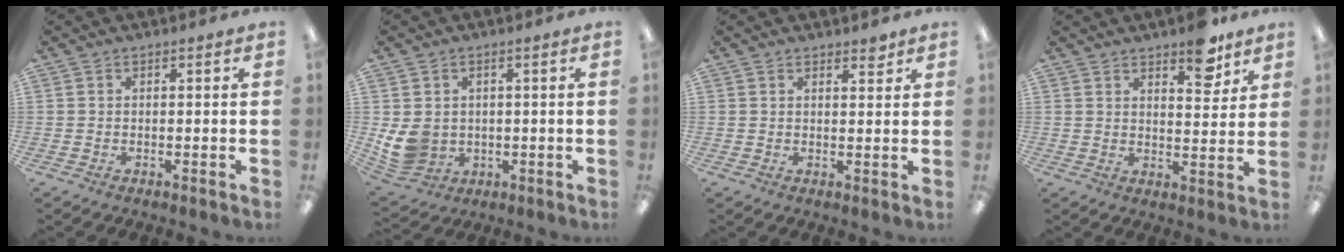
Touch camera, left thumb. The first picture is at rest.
{"total": 7.8, "force": [0.6, 6.9, 3.7], "torque": [-0.091, -0.001, 0.016]}
{"total": 2.2, "force": [2.0, 0.9, 0.7], "torque": [0.001, -0.010, 0.033]}
{"total": 7.9, "force": [6.0, 3.1, 4.2], "torque": [-0.034, -0.040, 0.096]}